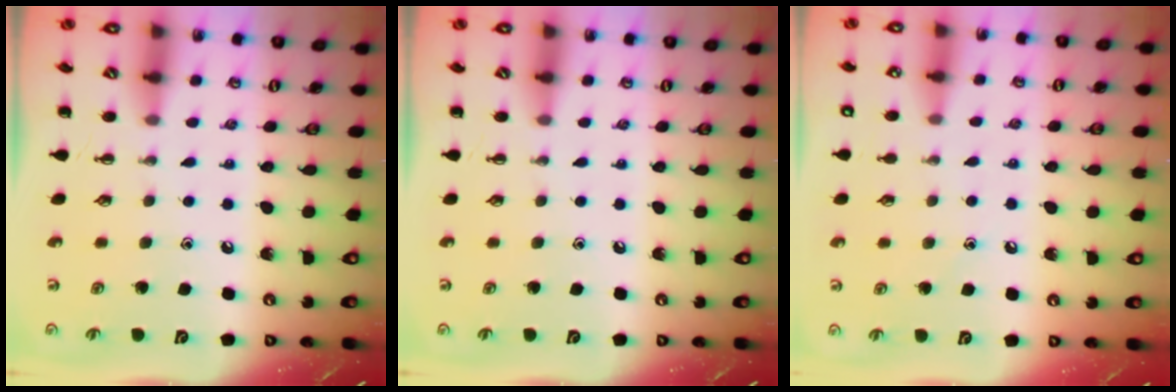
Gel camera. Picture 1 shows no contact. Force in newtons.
{"total": 0.0}
{"total": 5.3, "press": 5.1, "slide": 1.4}